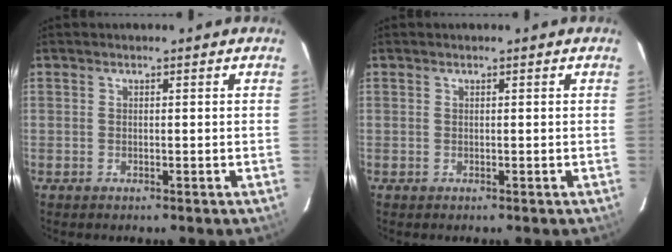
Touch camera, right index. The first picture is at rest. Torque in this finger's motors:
{"motor_torque": [0.03, 0.01, 0.01, 0.00]}